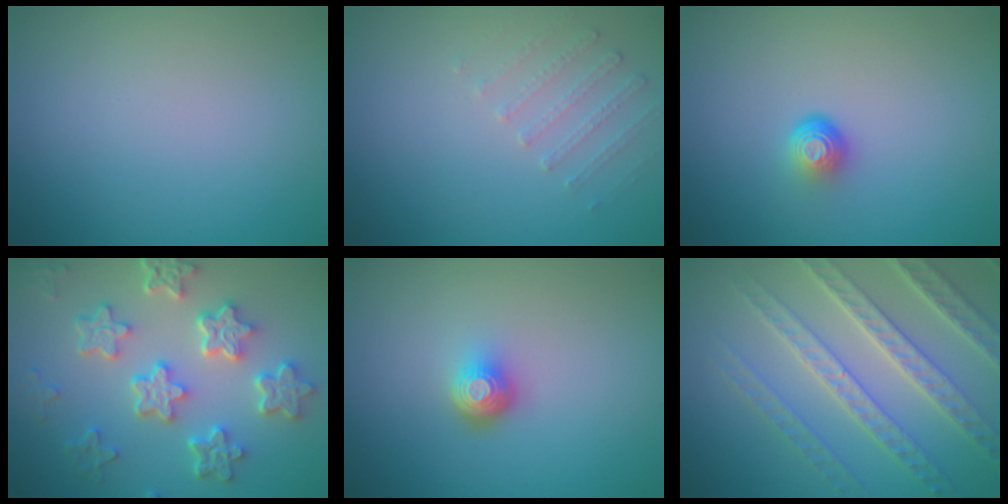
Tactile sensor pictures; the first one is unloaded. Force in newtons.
{"total": 1.3, "press": 0.9, "slide": 1.0}
{"total": 1.9, "press": 1.1, "slide": 1.5}
{"total": 6.5, "press": 5.1, "slide": 4.1}
{"total": 2.0, "press": 1.4, "slide": 1.4}
{"total": 6.9, "press": 5.3, "slide": 4.4}